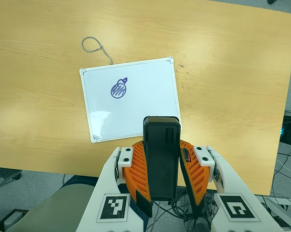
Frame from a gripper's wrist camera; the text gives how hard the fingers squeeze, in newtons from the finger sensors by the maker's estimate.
{"total": 10.0, "left": 8.3, "right": 11.7}